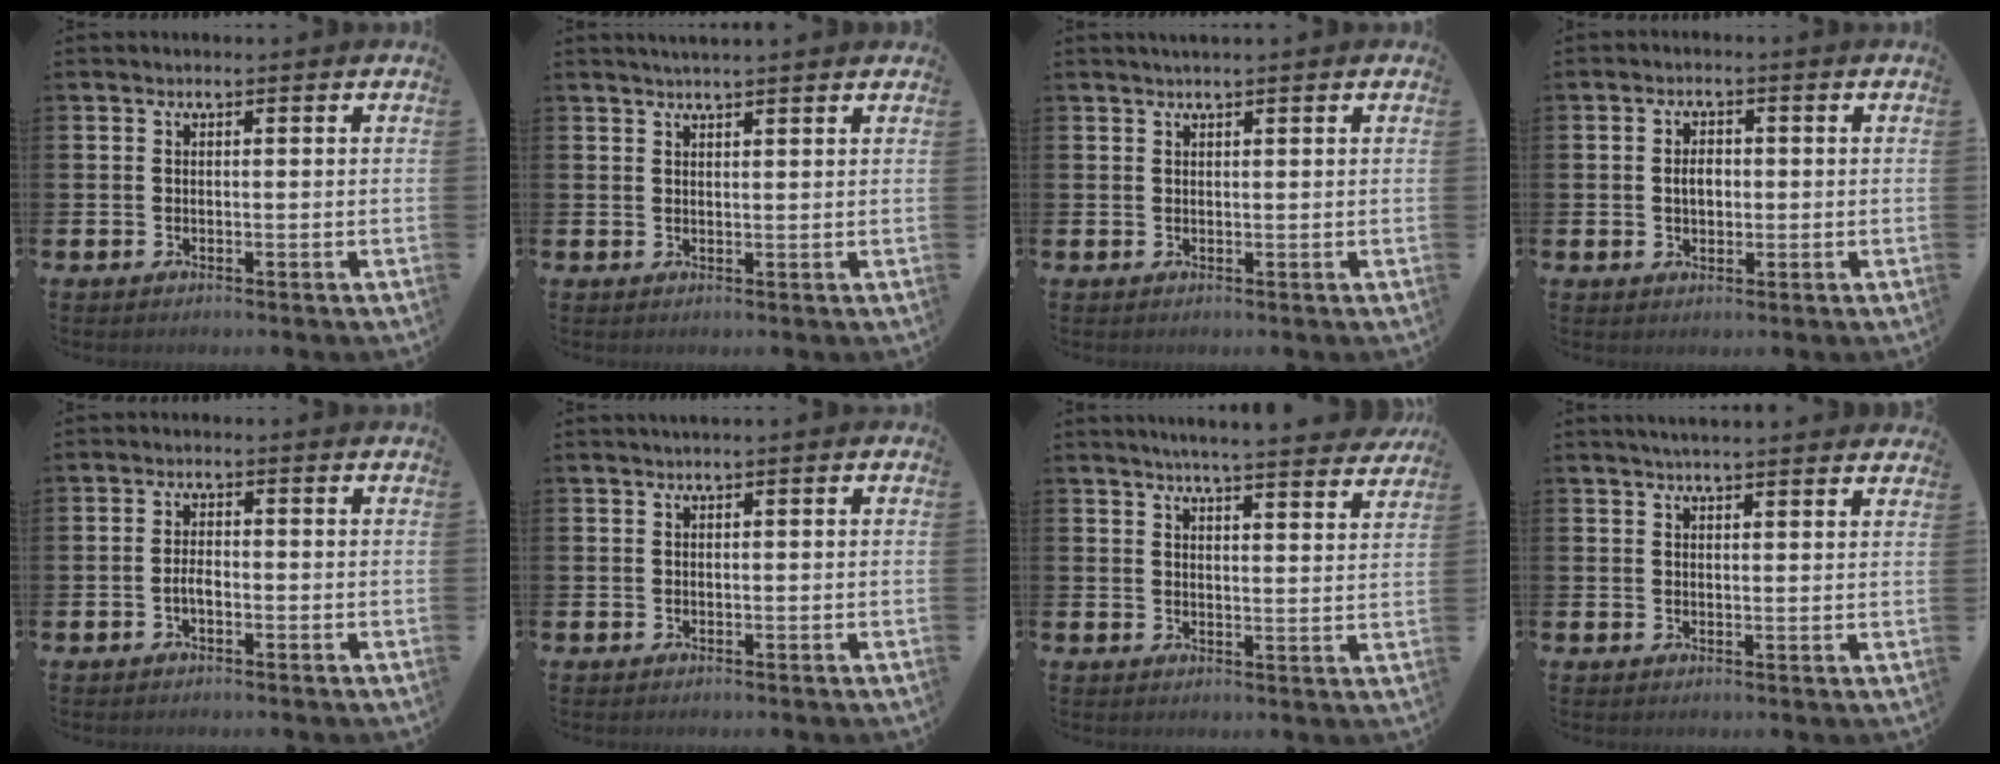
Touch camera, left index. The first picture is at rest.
{"total": 2.1, "force": [2.1, -0.1, 0.6], "torque": [-0.009, -0.005, 0.036]}
{"total": 1.1, "force": [0.9, 0.0, 0.6], "torque": [-0.006, 0.000, 0.015]}
{"total": 2.6, "force": [0.1, 1.8, 1.9], "torque": [-0.017, -0.001, -0.004]}
{"total": 2.0, "force": [-0.7, 0.9, 1.6], "torque": [-0.026, 0.001, -0.014]}
{"total": 0.6, "force": [0.3, 0.0, 0.5], "torque": [-0.004, 0.000, 0.003]}
{"total": 5.2, "force": [5.1, -0.5, 1.2], "torque": [-0.025, -0.032, 0.087]}
{"total": 3.0, "force": [2.9, -0.1, 0.8], "torque": [-0.015, -0.010, 0.052]}